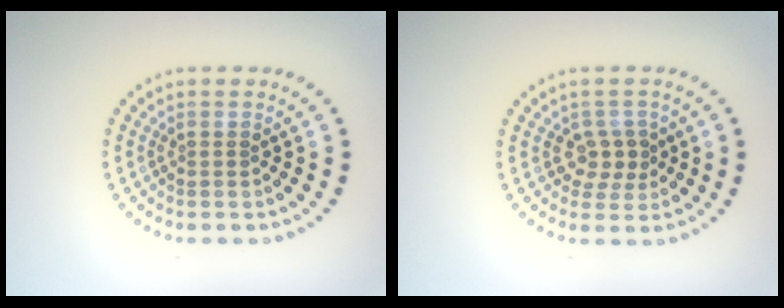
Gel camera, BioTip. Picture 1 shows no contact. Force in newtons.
{"total": 2.2, "press": 2.0, "slide": 1.1}